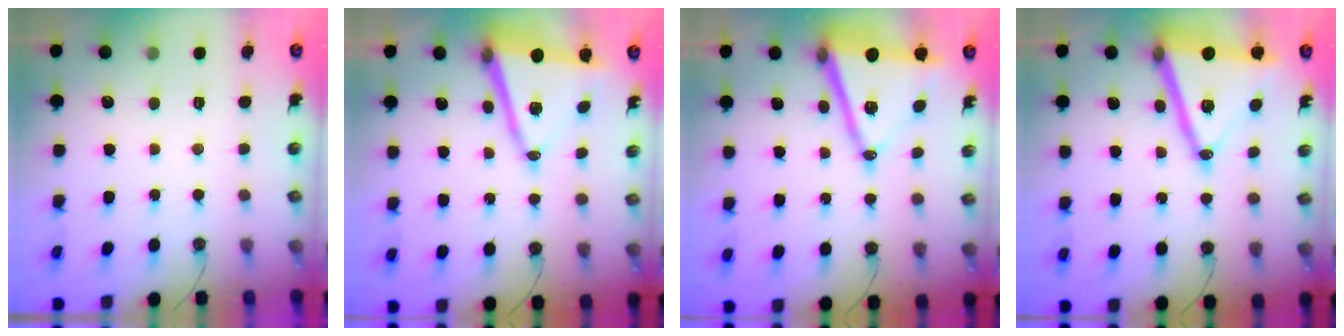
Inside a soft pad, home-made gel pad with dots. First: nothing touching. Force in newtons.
{"total": 14.8, "press": 14.3, "slide": 3.7}
{"total": 15.8, "press": 15.3, "slide": 3.9}
{"total": 20.5, "press": 20.1, "slide": 3.9}